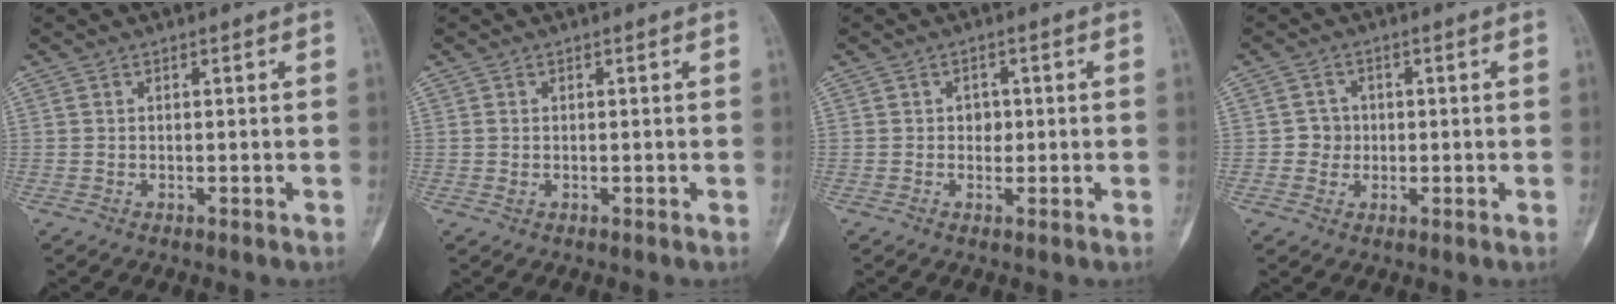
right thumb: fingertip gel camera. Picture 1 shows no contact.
{"total": 0.6, "force": [0.0, 0.4, 0.4], "torque": [-0.013, 0.001, 0.001]}
{"total": 2.1, "force": [0.0, 1.7, 1.2], "torque": [-0.002, 0.005, -0.003]}
{"total": 3.0, "force": [-0.2, 3.0, 0.5], "torque": [0.016, 0.010, -0.006]}